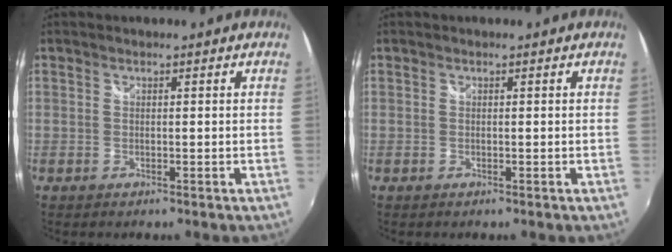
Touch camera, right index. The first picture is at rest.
{"total": 0.0}